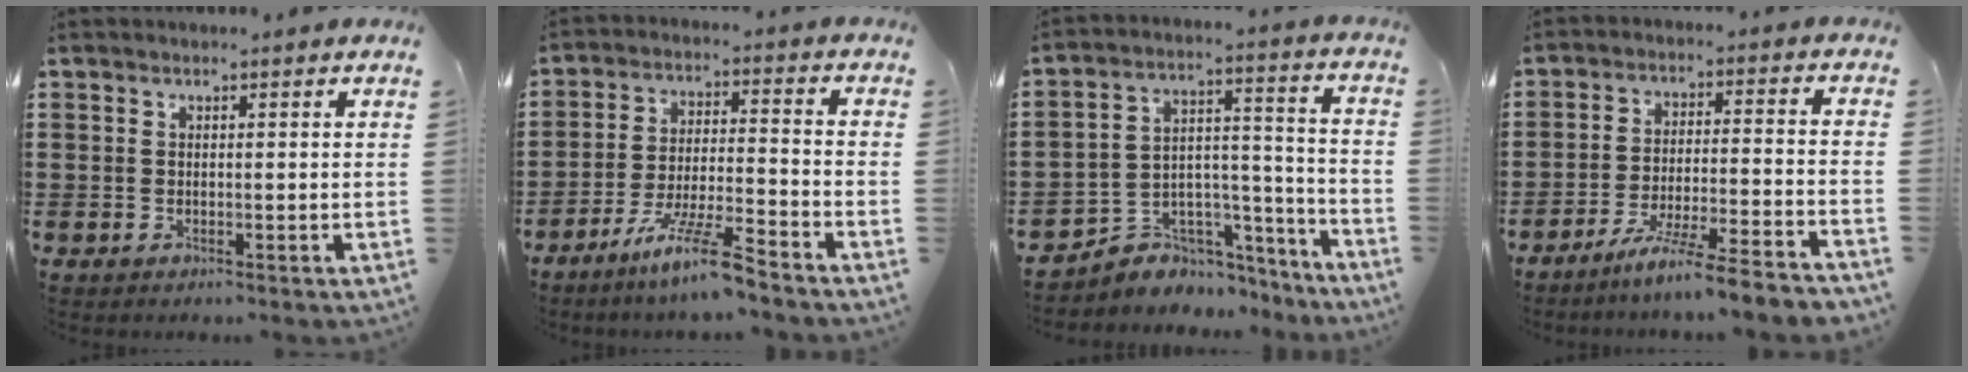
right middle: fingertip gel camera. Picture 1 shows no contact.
{"total": 9.0, "force": [-7.1, 0.0, 5.5], "torque": [-0.112, -0.008, -0.136]}
{"total": 4.9, "force": [-4.1, 2.7, 0.4], "torque": [-0.016, 0.002, -0.081]}
{"total": 7.7, "force": [-6.7, -1.1, 3.6], "torque": [-0.074, -0.016, -0.130]}